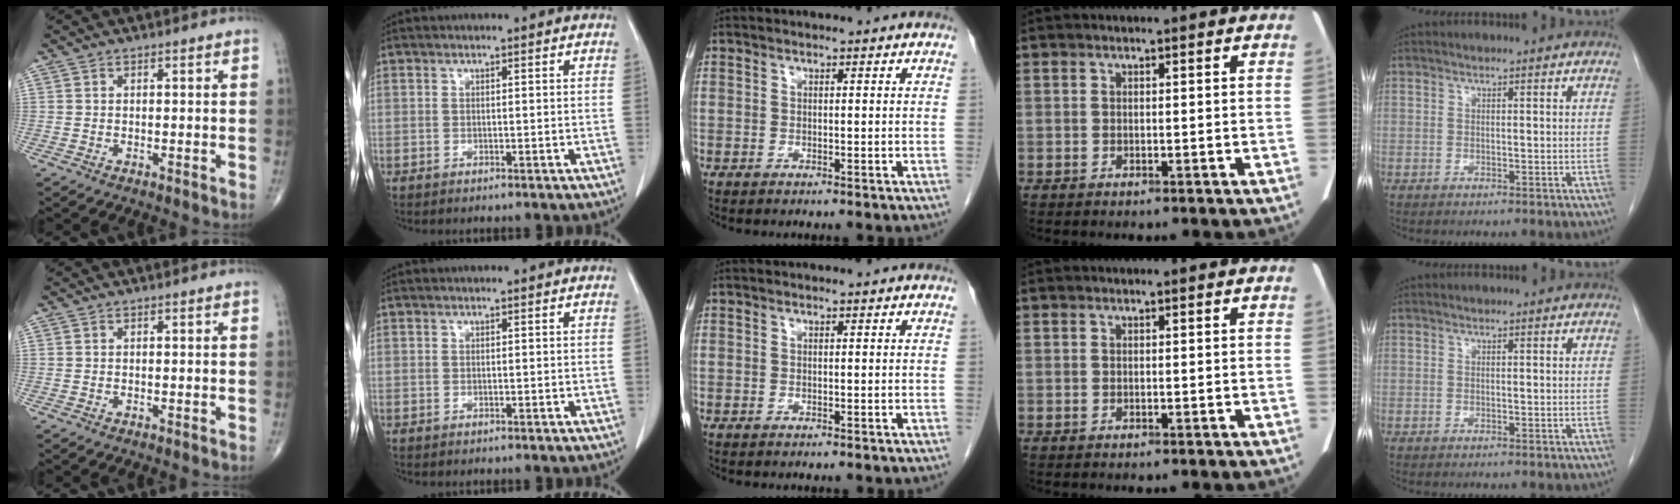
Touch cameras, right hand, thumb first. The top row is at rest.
{}